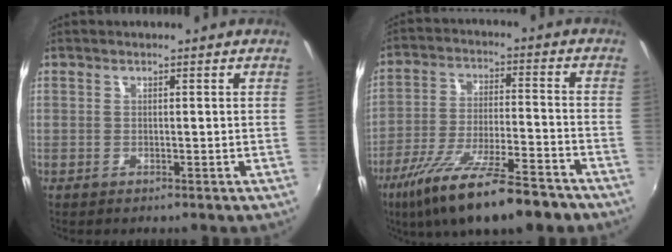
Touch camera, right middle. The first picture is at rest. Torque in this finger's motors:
{"motor_torque": [1.30, -0.83, 0.40, 0.21]}